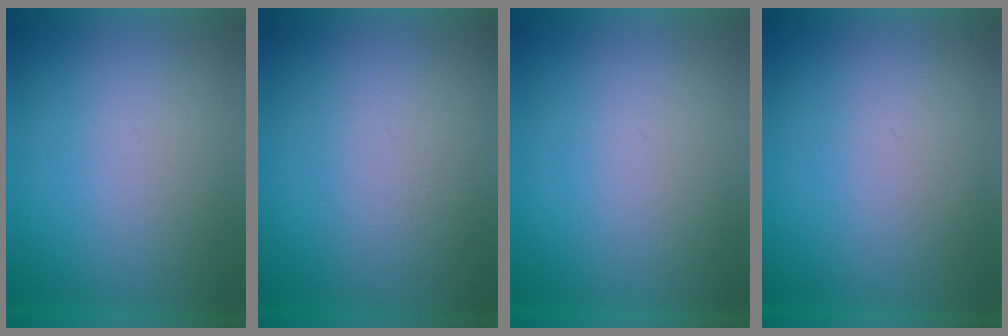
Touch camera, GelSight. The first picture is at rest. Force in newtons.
{"total": 4.0}
{"total": 0.0}
{"total": 1.1}